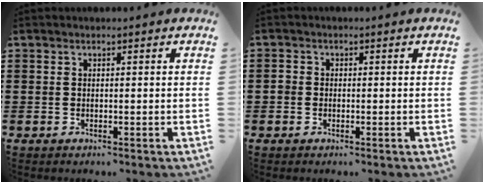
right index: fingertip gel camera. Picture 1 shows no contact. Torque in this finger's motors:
{"motor_torque": [0.90, 1.23, 0.03, 0.02]}